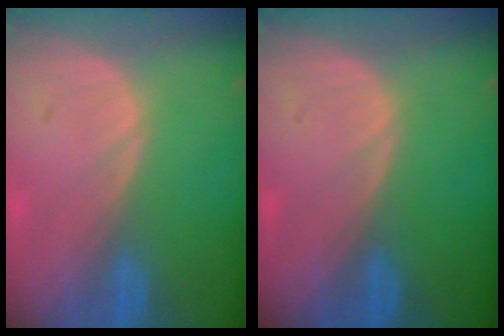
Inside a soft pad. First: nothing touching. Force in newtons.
{"total": 0.0}